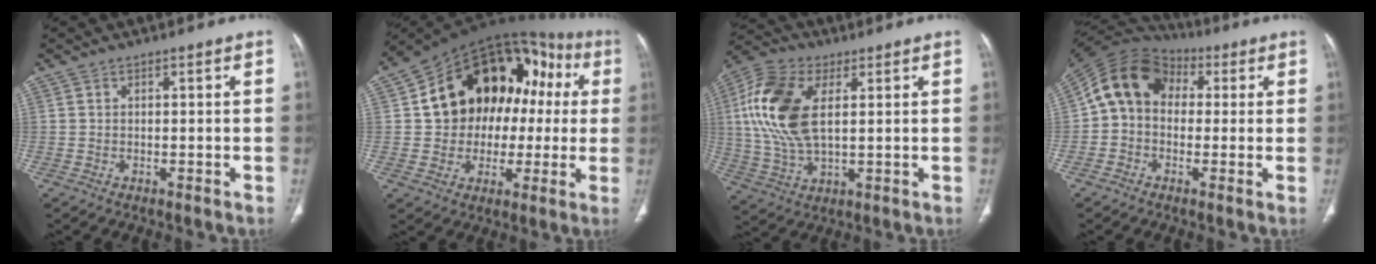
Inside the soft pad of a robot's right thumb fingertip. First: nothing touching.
{"total": 24.0, "force": [3.1, 17.2, 16.5], "torque": [-0.193, 0.049, 0.053]}
{"total": 16.1, "force": [3.6, 8.5, 13.2], "torque": [-0.283, 0.005, 0.068]}
{"total": 12.2, "force": [1.3, 9.5, 7.5], "torque": [-0.120, 0.041, 0.009]}